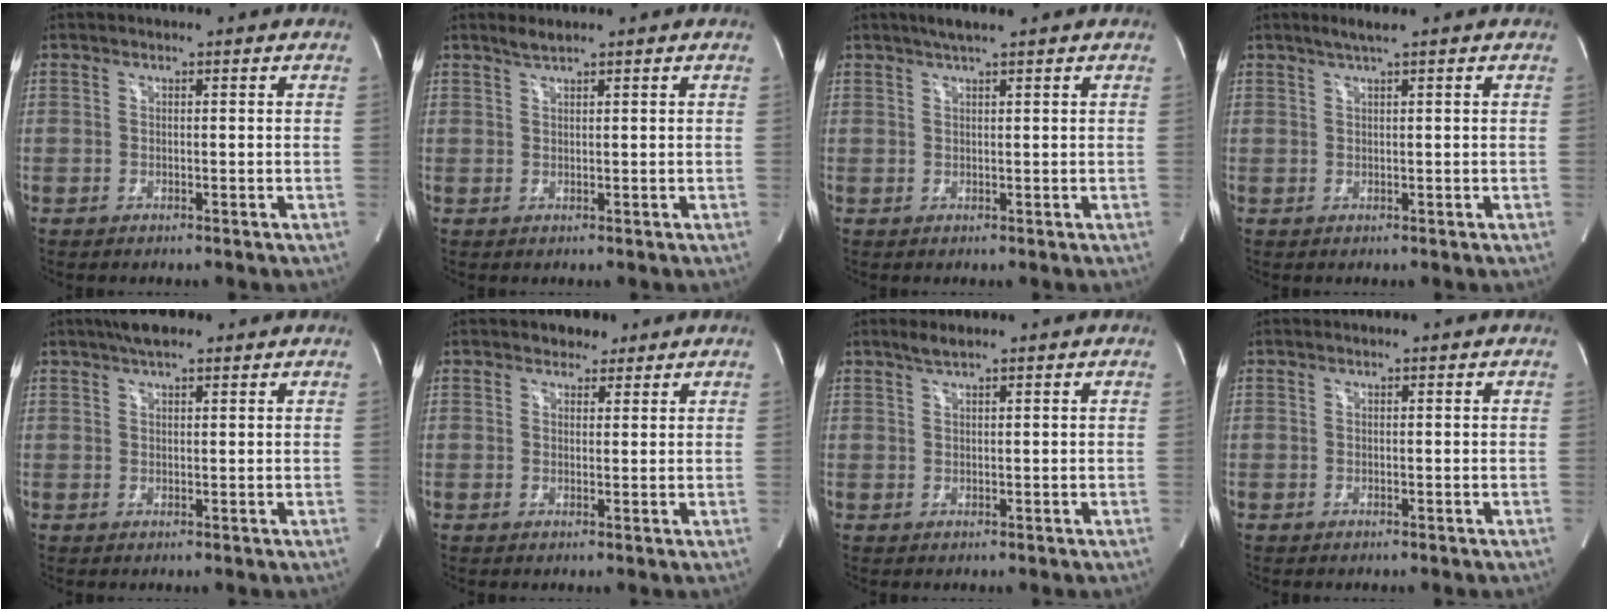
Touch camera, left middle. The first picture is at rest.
{"total": 1.4, "force": [1.3, -0.1, 0.6], "torque": [-0.015, 0.003, 0.028]}
{"total": 3.2, "force": [2.4, -0.1, 2.1], "torque": [-0.041, 0.012, 0.043]}
{"total": 2.0, "force": [1.4, -0.4, 1.4], "torque": [-0.032, 0.004, 0.029]}
{"total": 4.8, "force": [3.5, 1.3, 3.0], "torque": [-0.056, 0.020, 0.057]}
{"total": 2.6, "force": [2.0, 1.7, 0.6], "torque": [-0.008, 0.005, 0.027]}
{"total": 1.6, "force": [1.3, 0.0, 0.9], "torque": [-0.023, 0.003, 0.028]}
{"total": 0.0}